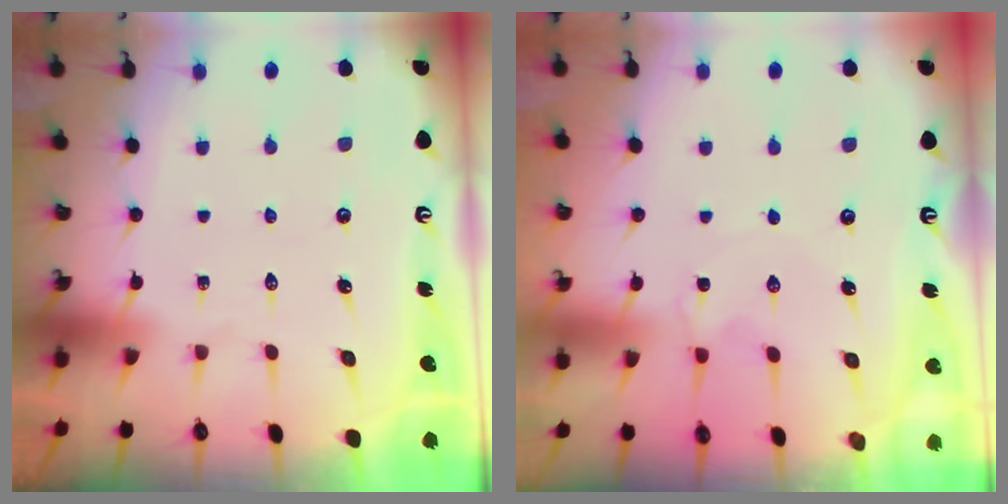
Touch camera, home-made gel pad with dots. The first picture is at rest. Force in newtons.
{"total": 1.4, "press": 1.3, "slide": 0.4}